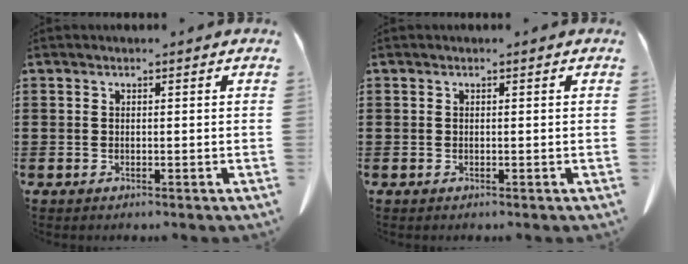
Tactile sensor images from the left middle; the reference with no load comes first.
{"total": 0.0}